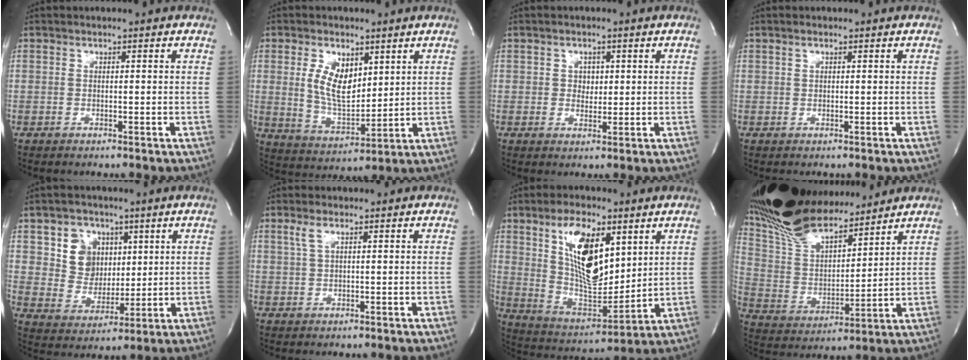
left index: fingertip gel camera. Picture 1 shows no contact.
{"total": 8.8, "force": [2.8, 4.5, 7.0], "torque": [-0.140, -0.003, 0.061]}
{"total": 2.4, "force": [0.4, 2.0, 1.3], "torque": [-0.018, -0.004, 0.006]}
{"total": 0.7, "force": [0.3, 0.5, 0.5], "torque": [-0.008, -0.003, 0.004]}
{"total": 8.0, "force": [3.2, 6.9, 2.6], "torque": [-0.055, 0.014, 0.066]}
{"total": 2.1, "force": [0.9, 0.7, 1.8], "torque": [-0.047, 0.006, 0.024]}
{"total": 14.3, "force": [5.8, 5.5, 11.8], "torque": [-0.222, -0.004, 0.110]}
{"total": 20.9, "force": [17.9, 5.8, 9.3], "torque": [-0.192, 0.011, 0.333]}